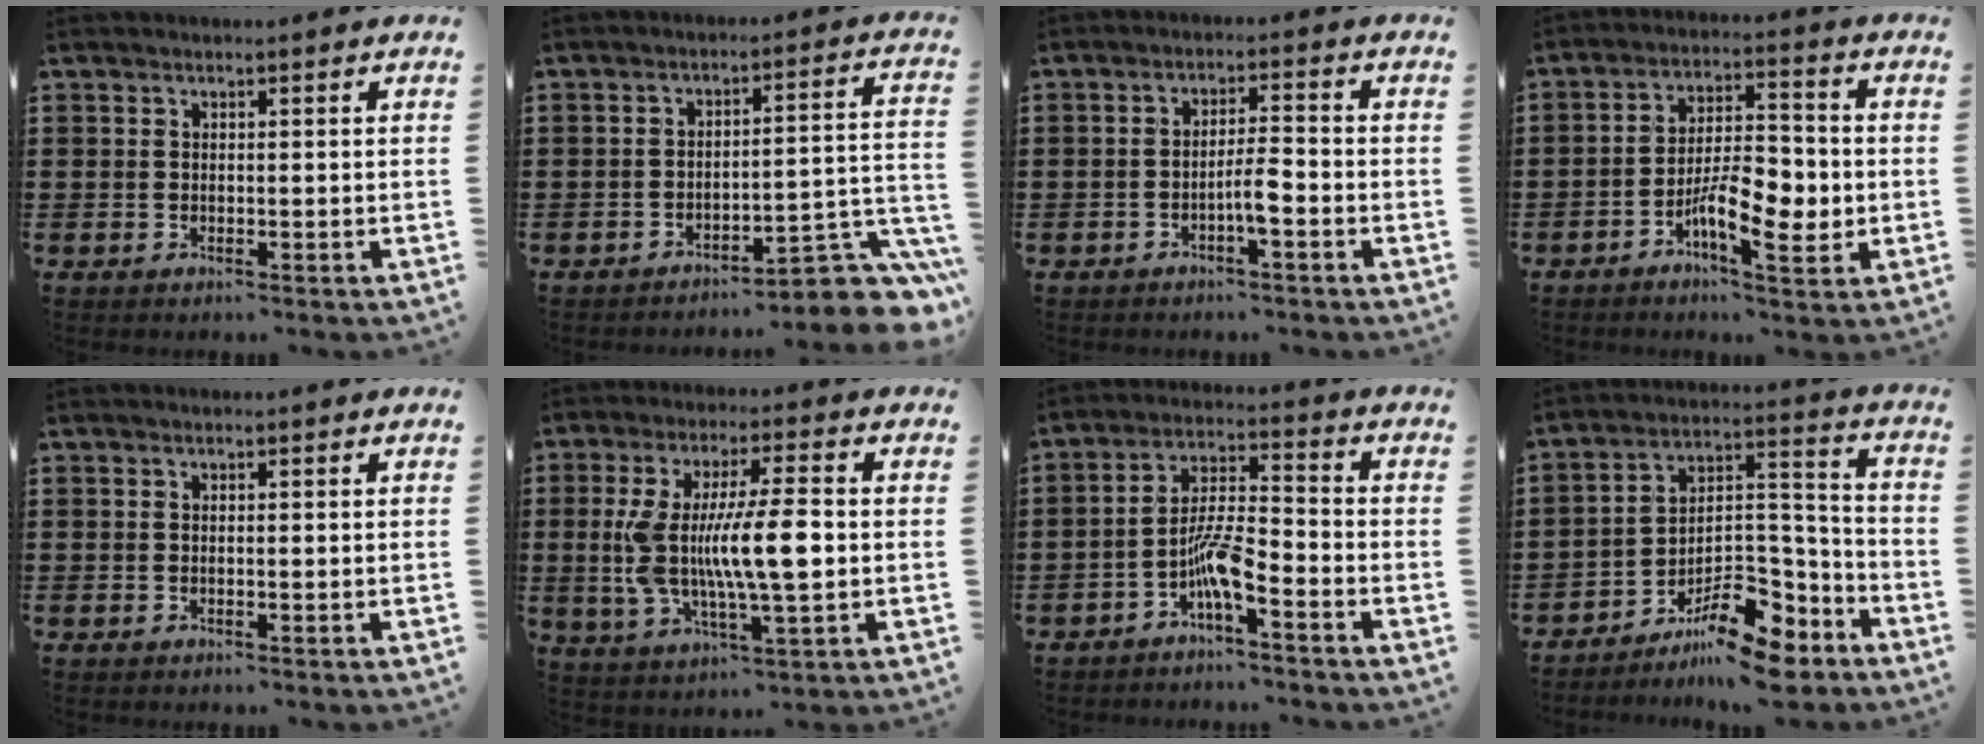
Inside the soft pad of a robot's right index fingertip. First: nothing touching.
{"total": 6.3, "force": [-5.0, 1.3, 3.7], "torque": [-0.048, -0.008, -0.095]}
{"total": 3.8, "force": [-1.8, 0.4, 3.3], "torque": [-0.066, 0.001, -0.037]}
{"total": 8.9, "force": [-3.2, 3.4, 7.5], "torque": [-0.132, 0.000, -0.058]}
{"total": 0.0}
{"total": 12.3, "force": [-0.3, 3.2, 11.8], "torque": [-0.240, -0.010, -0.011]}
{"total": 6.5, "force": [-3.5, 1.4, 5.3], "torque": [-0.110, 0.002, -0.069]}
{"total": 12.2, "force": [-9.3, 4.6, 6.4], "torque": [-0.100, 0.043, -0.173]}